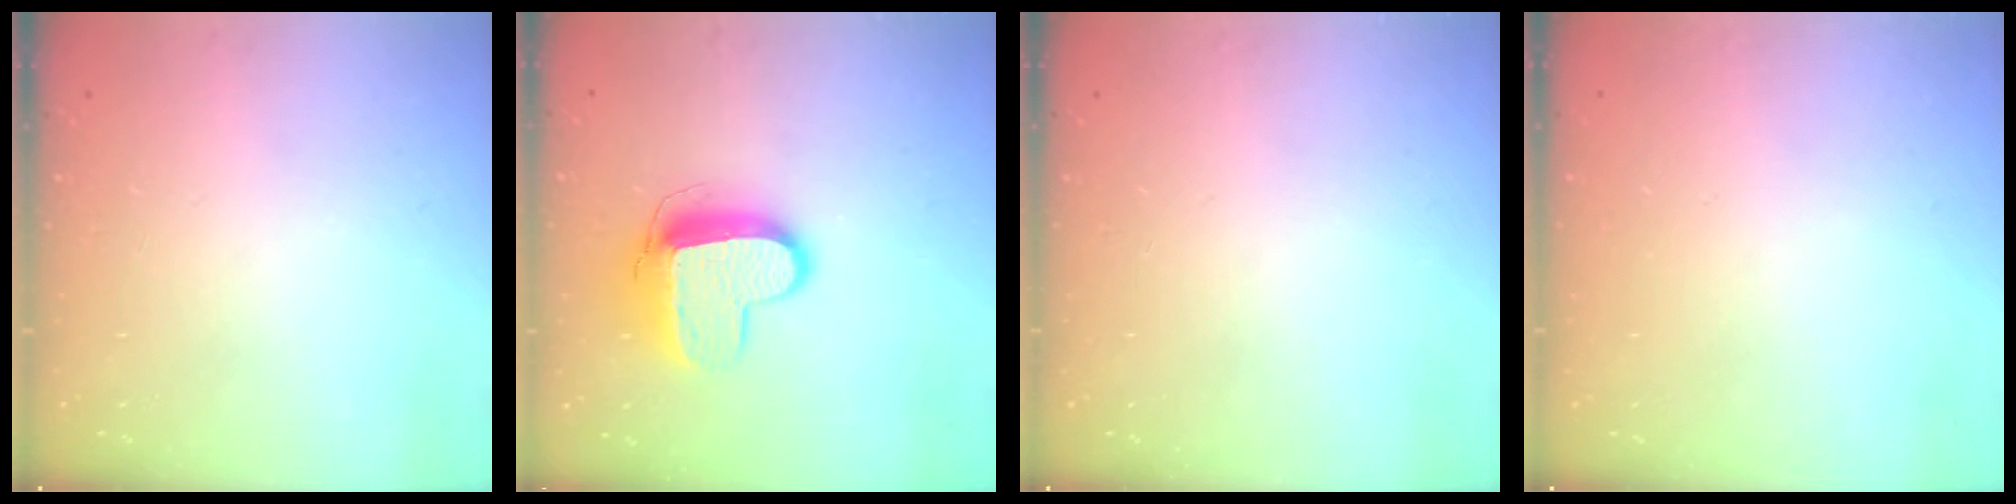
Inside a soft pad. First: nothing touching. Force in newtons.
{"total": 11.1, "press": 11.0, "slide": 1.3}
{"total": 0.0}
{"total": 0.6, "press": 0.6, "slide": 0.2}